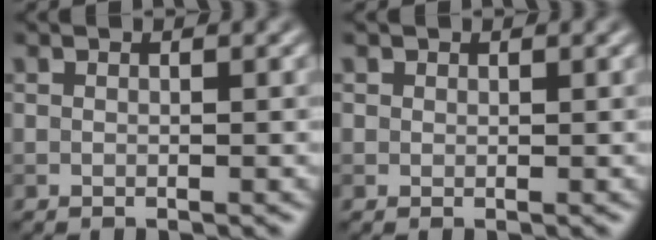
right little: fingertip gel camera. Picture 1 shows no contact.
{"total": 0.7, "force": [0.4, 0.6, 0.0], "torque": [0.004, -0.002, 0.004]}